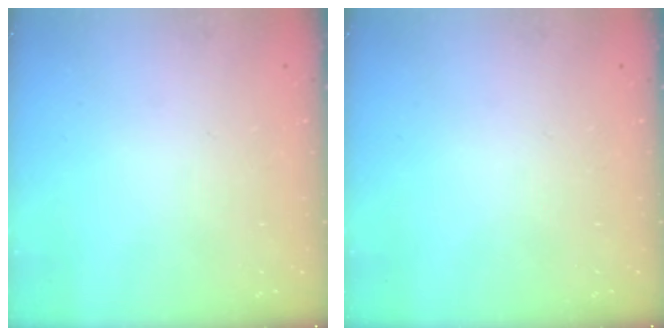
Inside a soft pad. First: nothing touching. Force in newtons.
{"total": 0.0}